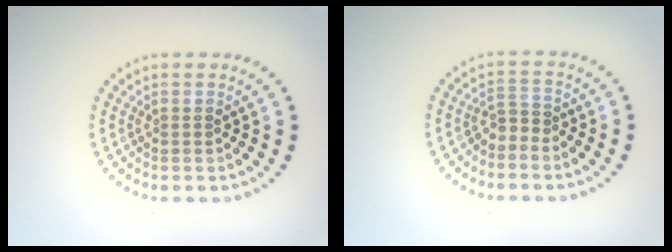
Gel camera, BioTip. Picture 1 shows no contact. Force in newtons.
{"total": 1.4, "press": 1.0, "slide": 1.0}